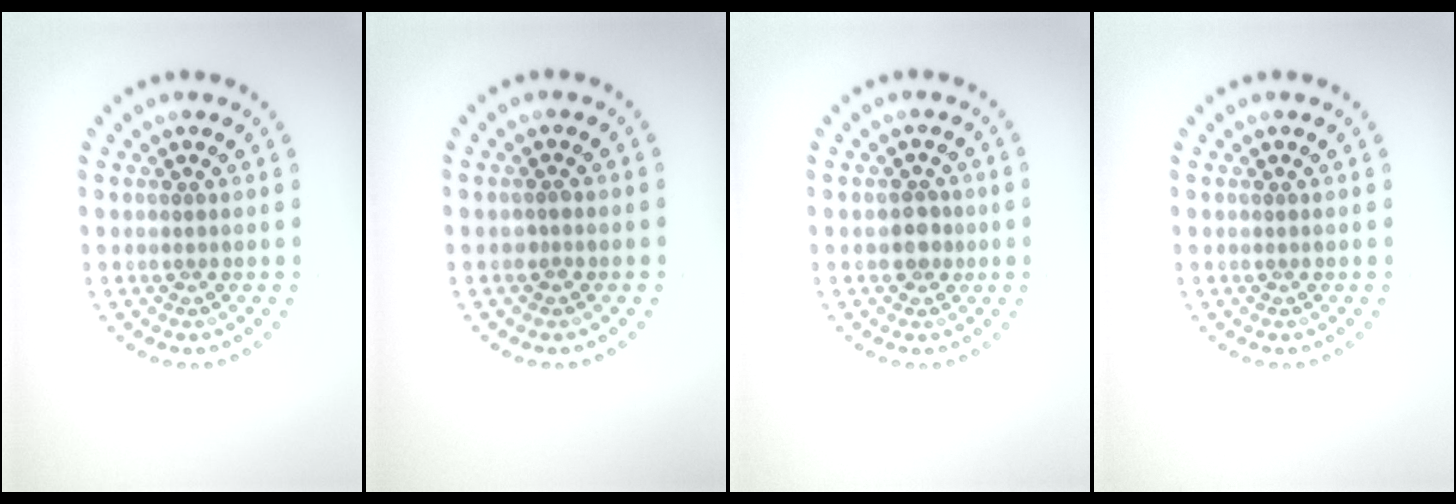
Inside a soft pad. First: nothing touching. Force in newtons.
{"total": 0.5, "press": 0.5, "slide": 0.1}
{"total": 1.9, "press": 1.7, "slide": 0.8}
{"total": 0.0}